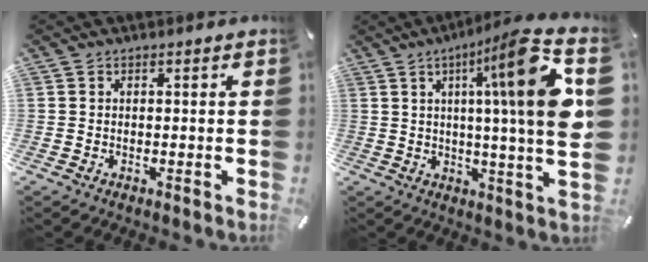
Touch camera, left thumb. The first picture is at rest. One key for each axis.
{"total": 19.5, "fx": 5.8, "fy": 0.4, "fz": 18.6, "tx": -0.279, "ty": -0.040, "tz": 0.061}